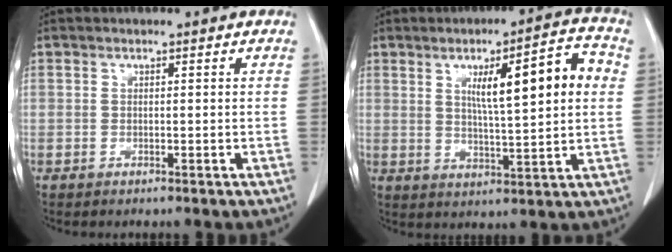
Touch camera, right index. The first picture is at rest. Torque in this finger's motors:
{"motor_torque": [0.62, 0.35, 0.42, 0.13]}